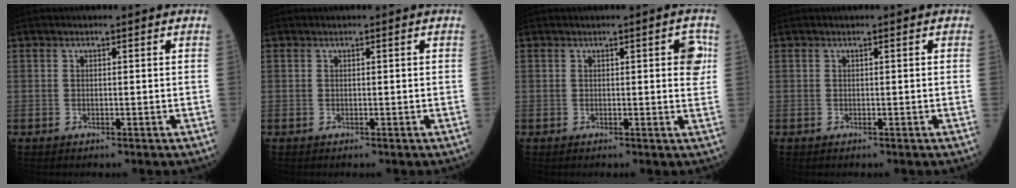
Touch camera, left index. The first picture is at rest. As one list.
[{"total": 0.0}, {"total": 3.0, "force": [0.9, 0.7, 2.8], "torque": [-0.025, 0.003, 0.005]}, {"total": 0.0}]